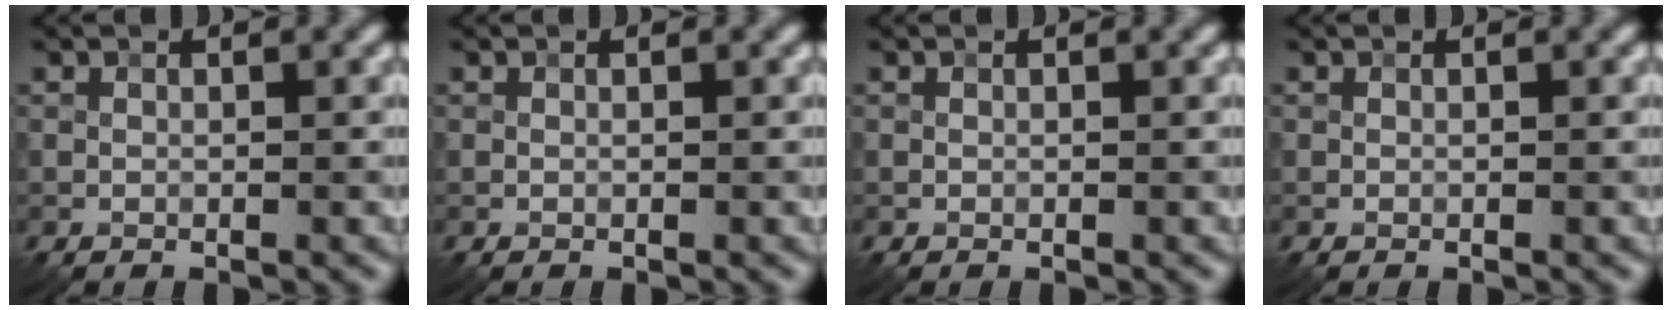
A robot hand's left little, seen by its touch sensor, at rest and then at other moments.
{"total": 0.0}
{"total": 0.0}
{"total": 0.0}